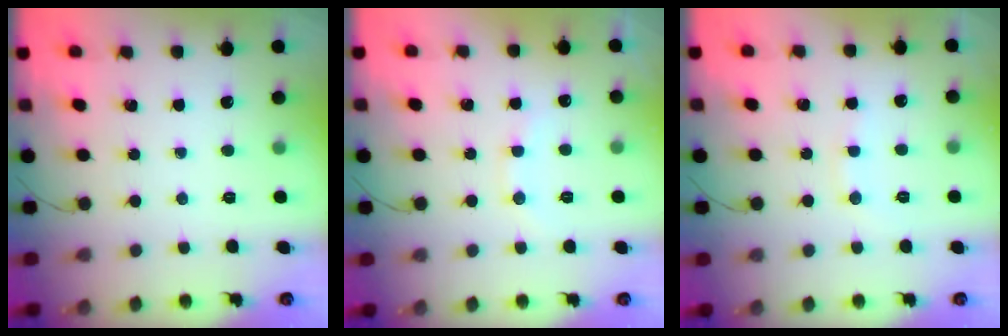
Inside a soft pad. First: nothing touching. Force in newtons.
{"total": 8.7, "press": 8.6, "slide": 1.2}
{"total": 6.7, "press": 6.6, "slide": 1.3}